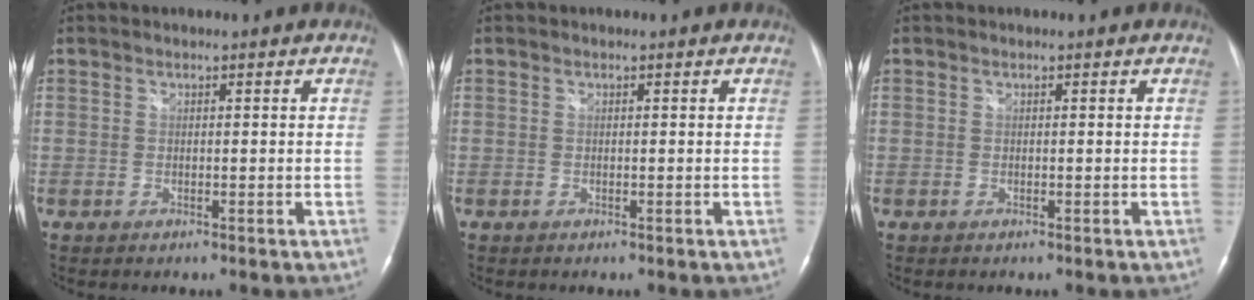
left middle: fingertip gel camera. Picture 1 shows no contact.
{"total": 0.0}
{"total": 0.0}